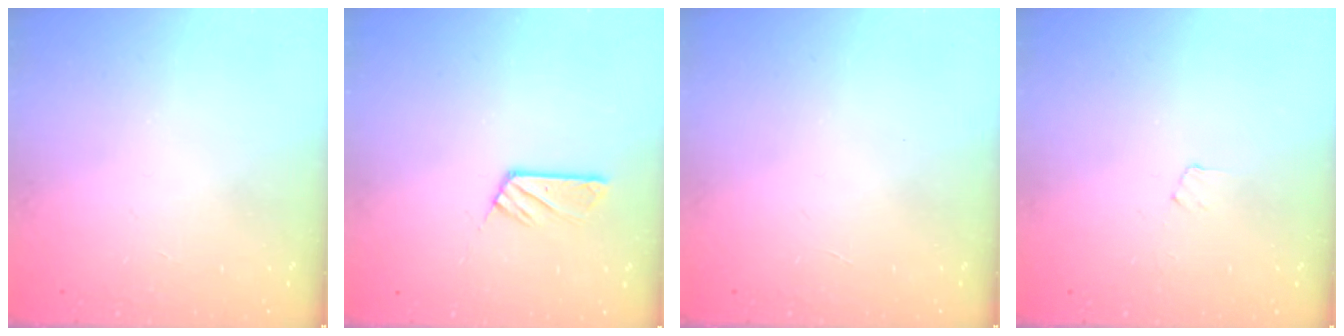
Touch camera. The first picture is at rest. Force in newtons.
{"total": 5.2, "press": 5.2, "slide": 0.1}
{"total": 0.0}
{"total": 3.5, "press": 3.5, "slide": 0.4}